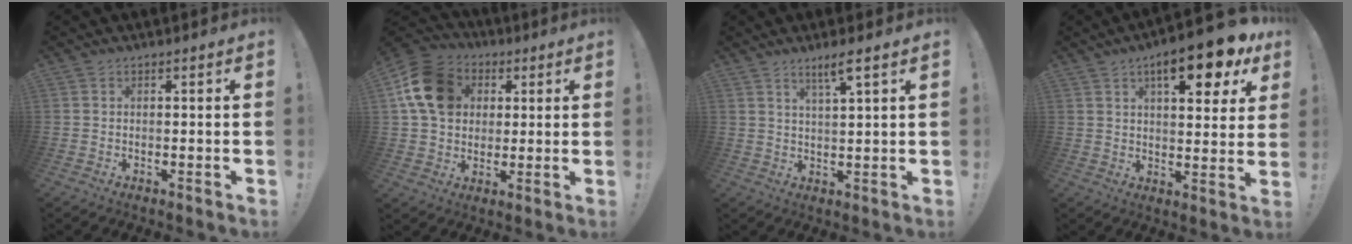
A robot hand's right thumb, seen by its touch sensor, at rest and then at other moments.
{"total": 16.6, "force": [4.6, 13.1, 9.0], "torque": [-0.146, -0.004, 0.093]}
{"total": 5.0, "force": [3.4, 0.0, 3.7], "torque": [-0.064, -0.013, 0.053]}
{"total": 14.0, "force": [7.4, 4.1, 11.2], "torque": [-0.153, -0.037, 0.112]}